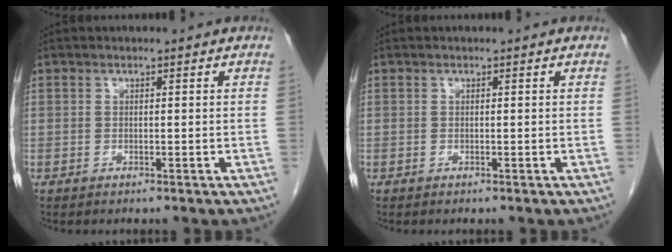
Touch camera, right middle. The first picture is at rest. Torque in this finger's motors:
{"motor_torque": [0.26, 0.30, 0.00, 0.01]}